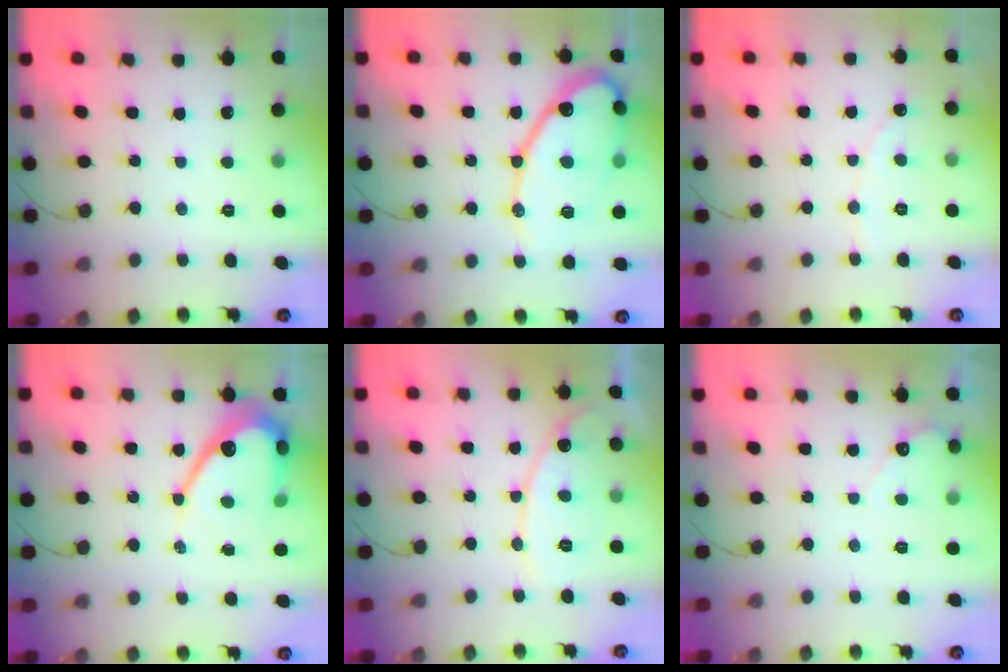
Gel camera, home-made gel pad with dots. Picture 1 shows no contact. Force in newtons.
{"total": 17.9, "press": 17.8, "slide": 1.6}
{"total": 1.9, "press": 1.9, "slide": 0.1}
{"total": 11.5, "press": 11.5, "slide": 1.0}
{"total": 11.1, "press": 11.1, "slide": 0.9}
{"total": 2.7, "press": 2.7, "slide": 0.2}